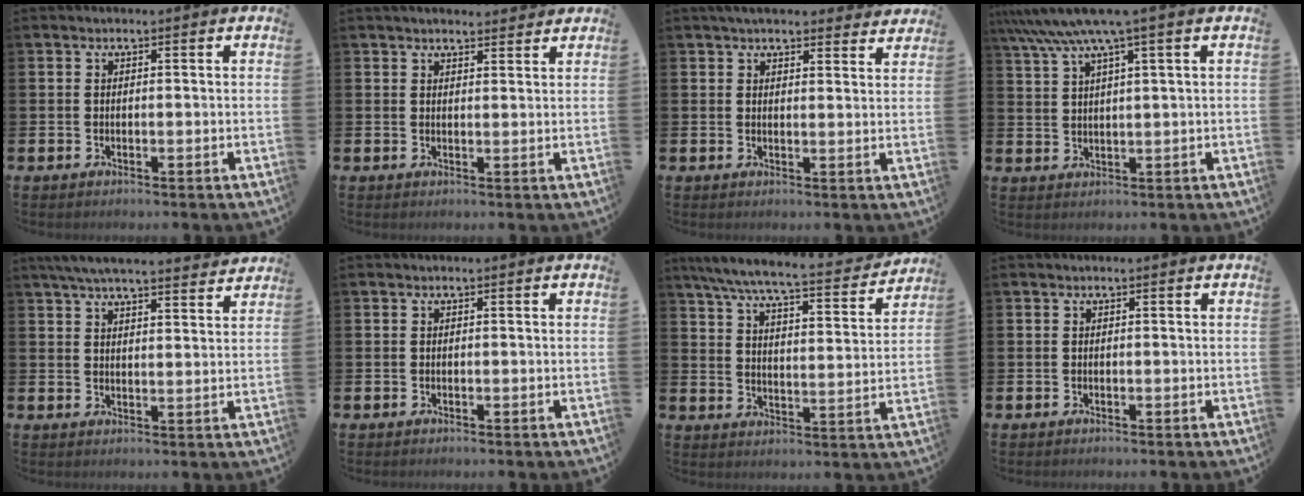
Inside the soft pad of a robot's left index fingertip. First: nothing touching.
{"total": 2.4, "force": [2.4, 0.5, 0.2], "torque": [0.007, -0.014, 0.040]}
{"total": 4.1, "force": [3.8, 1.1, 1.1], "torque": [-0.019, -0.014, 0.068]}
{"total": 6.5, "force": [4.5, 0.3, 4.6], "torque": [-0.101, -0.009, 0.077]}
{"total": 5.7, "force": [5.4, 0.5, 1.8], "torque": [-0.048, -0.023, 0.098]}
{"total": 0.0}
{"total": 7.3, "force": [6.6, 0.6, 3.2], "torque": [-0.092, -0.045, 0.109]}
{"total": 0.0}